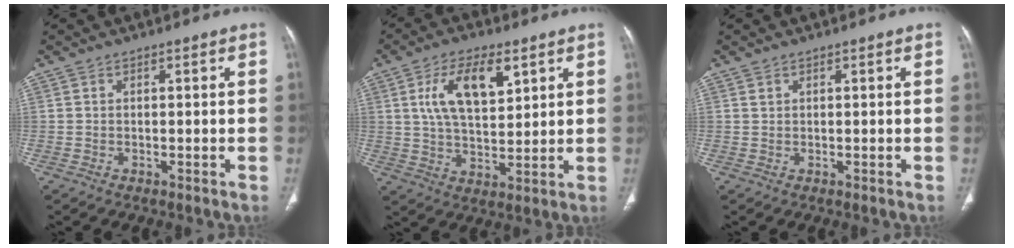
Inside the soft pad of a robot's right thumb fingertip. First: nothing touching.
{"total": 11.8, "force": [4.7, 5.6, 9.3], "torque": [-0.152, -0.013, 0.088]}
{"total": 0.5, "force": [0.4, 0.3, 0.2], "torque": [-0.002, -0.002, 0.007]}